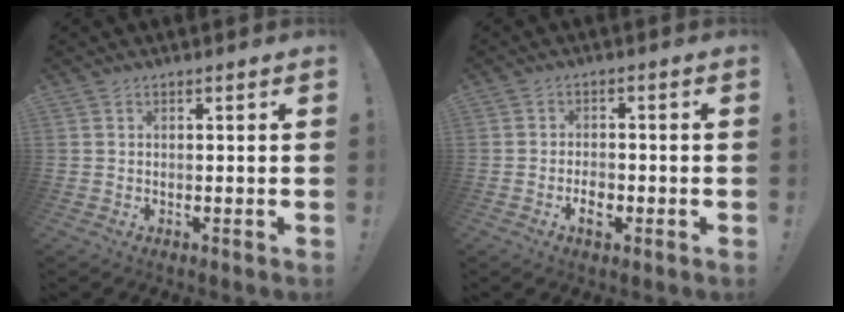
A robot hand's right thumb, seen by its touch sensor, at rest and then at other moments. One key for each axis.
{"total": 4.1, "fx": -1.9, "fy": 2.4, "fz": 2.7, "tx": -0.022, "ty": 0.006, "tz": -0.035}